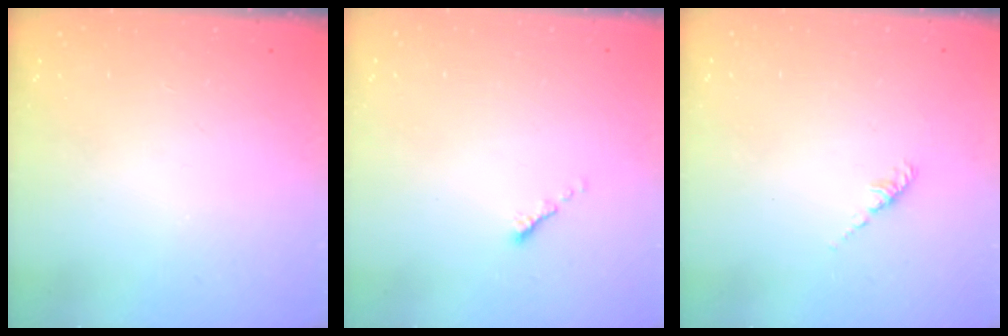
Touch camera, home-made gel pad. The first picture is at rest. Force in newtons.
{"total": 0.6, "press": 0.5, "slide": 0.2}
{"total": 2.2, "press": 2.1, "slide": 0.6}